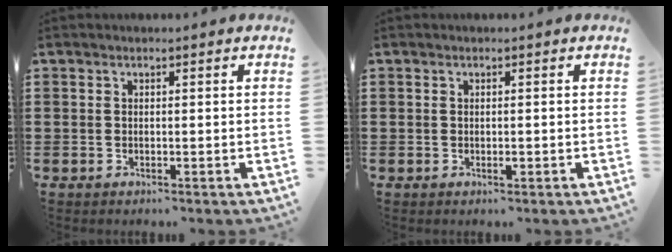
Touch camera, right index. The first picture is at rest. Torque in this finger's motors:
{"motor_torque": [0.22, 0.45, 0.01, 0.01]}